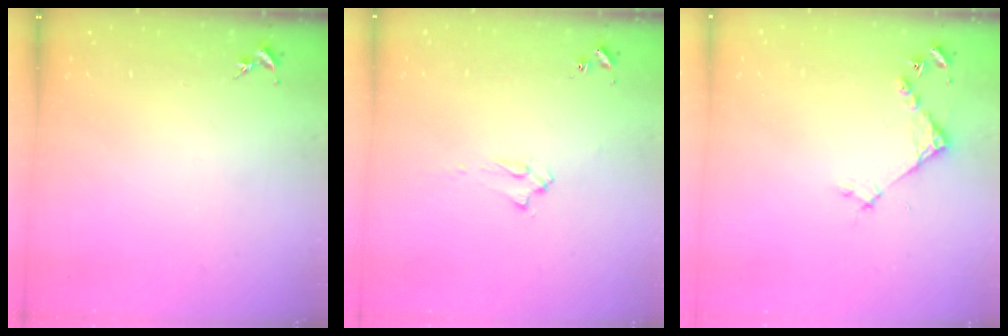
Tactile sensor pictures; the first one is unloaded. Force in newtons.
{"total": 2.0, "press": 2.0, "slide": 0.3}
{"total": 3.9, "press": 3.8, "slide": 0.3}